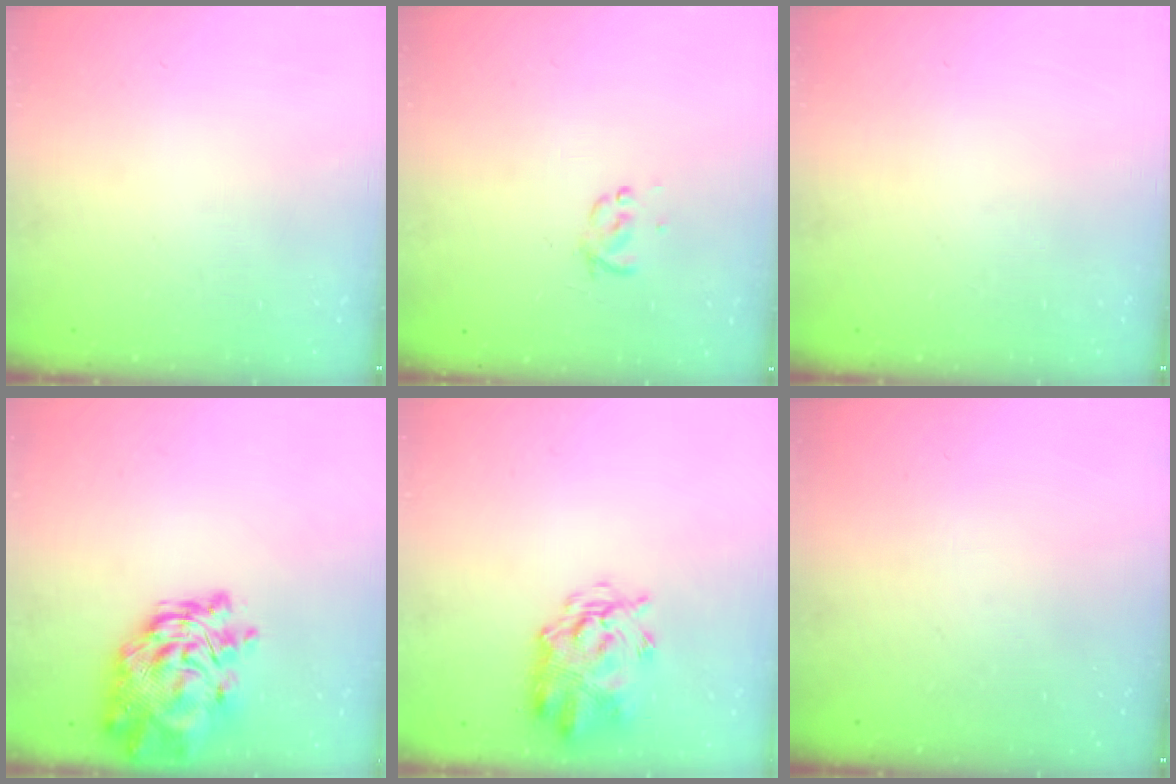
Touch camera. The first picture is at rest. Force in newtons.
{"total": 0.9, "press": 0.9, "slide": 0.2}
{"total": 0.0}
{"total": 13.1, "press": 12.3, "slide": 4.4}
{"total": 3.5, "press": 3.2, "slide": 1.5}
{"total": 0.0}